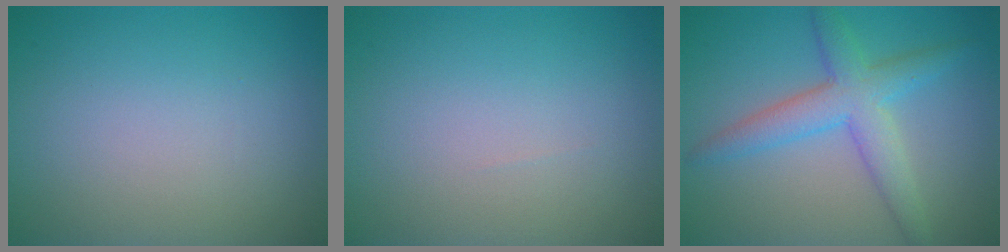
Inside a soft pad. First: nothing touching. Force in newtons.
{"total": 0.0}
{"total": 4.6, "press": 4.6, "slide": 0.1}